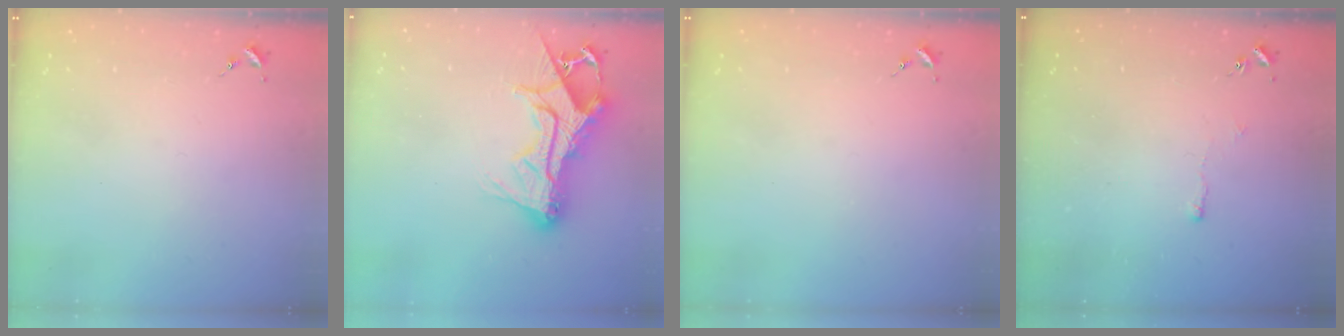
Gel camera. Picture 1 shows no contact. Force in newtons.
{"total": 17.3, "press": 17.2, "slide": 1.5}
{"total": 0.0}
{"total": 2.8, "press": 2.8, "slide": 0.6}